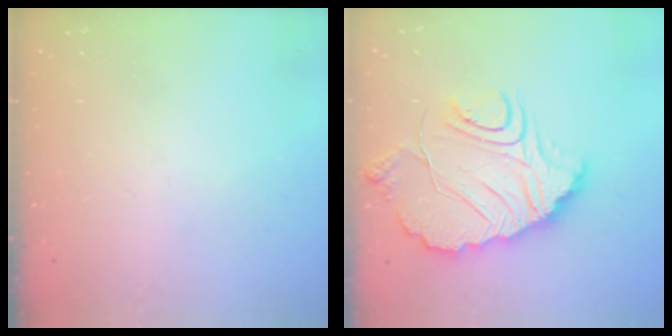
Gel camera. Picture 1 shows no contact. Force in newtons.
{"total": 16.2, "press": 16.2, "slide": 1.2}